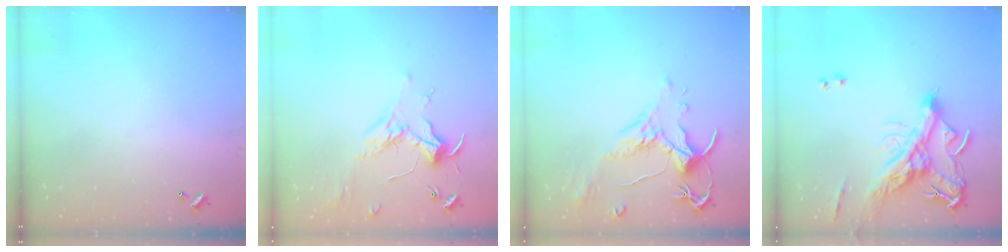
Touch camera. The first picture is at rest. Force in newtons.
{"total": 1.8, "press": 1.6, "slide": 0.8}
{"total": 1.6, "press": 1.1, "slide": 1.1}
{"total": 11.1, "press": 10.7, "slide": 2.6}